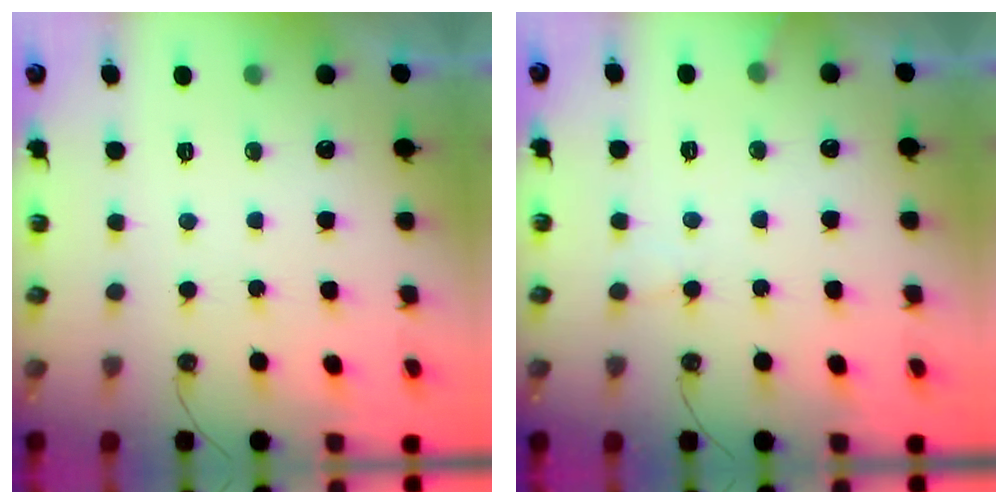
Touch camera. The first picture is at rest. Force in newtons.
{"total": 6.7, "press": 6.7, "slide": 0.4}